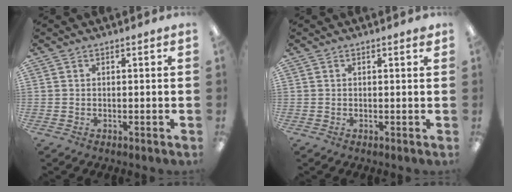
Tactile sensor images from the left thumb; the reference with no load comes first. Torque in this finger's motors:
{"motor_torque": [0.29, -0.02, 0.15, 0.07, 0.00]}